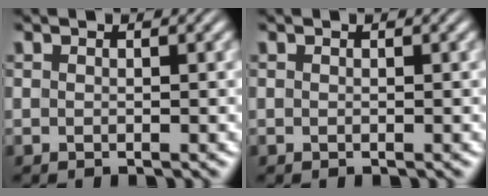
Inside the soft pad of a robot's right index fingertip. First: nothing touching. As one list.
[{"total": 0.0}]